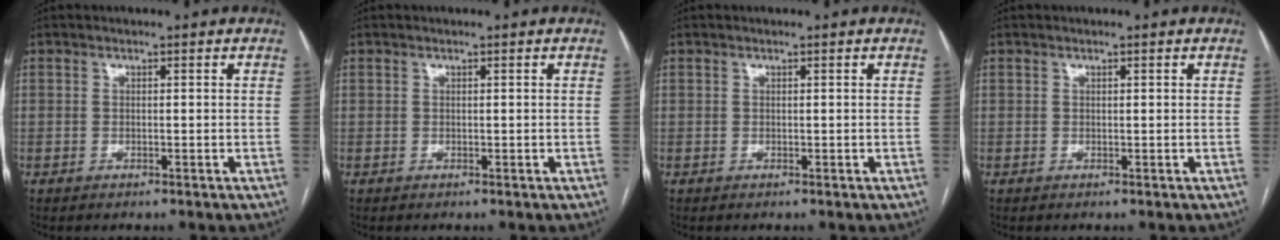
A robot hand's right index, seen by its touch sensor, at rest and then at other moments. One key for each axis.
{"total": 0.0}
{"total": 0.0}
{"total": 0.0}